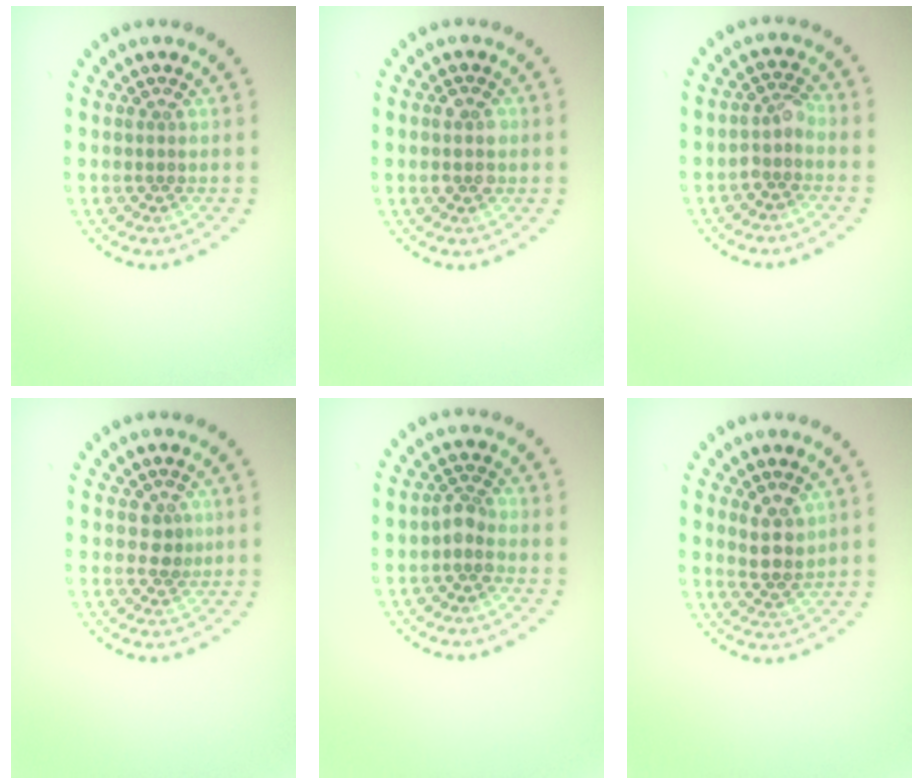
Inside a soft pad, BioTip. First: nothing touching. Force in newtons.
{"total": 2.3, "press": 2.3, "slide": 0.2}
{"total": 1.7, "press": 1.4, "slide": 1.0}
{"total": 1.2, "press": 1.0, "slide": 0.6}
{"total": 1.8, "press": 1.6, "slide": 0.8}
{"total": 2.5, "press": 2.2, "slide": 1.2}